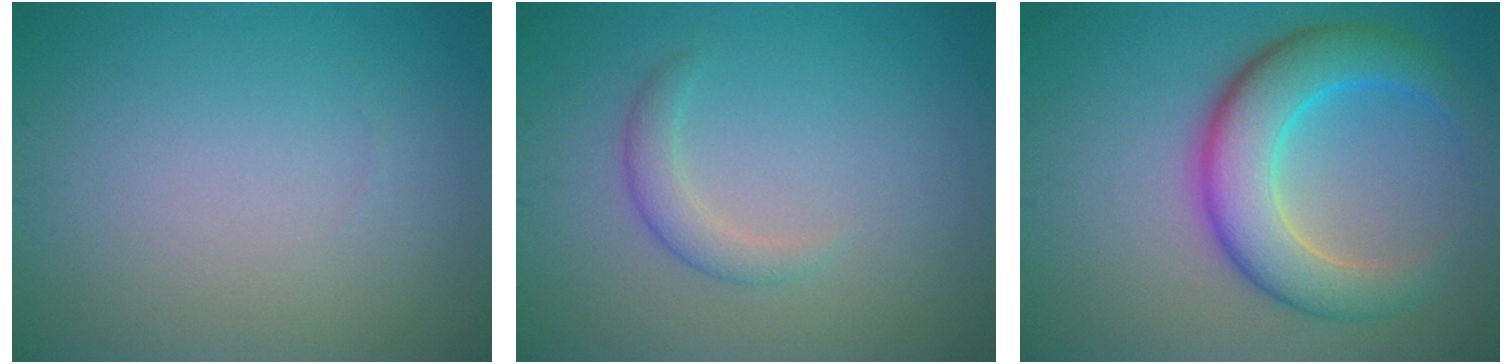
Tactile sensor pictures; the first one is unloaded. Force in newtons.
{"total": 2.0, "press": 2.0, "slide": 0.1}
{"total": 7.7, "press": 7.7, "slide": 0.3}